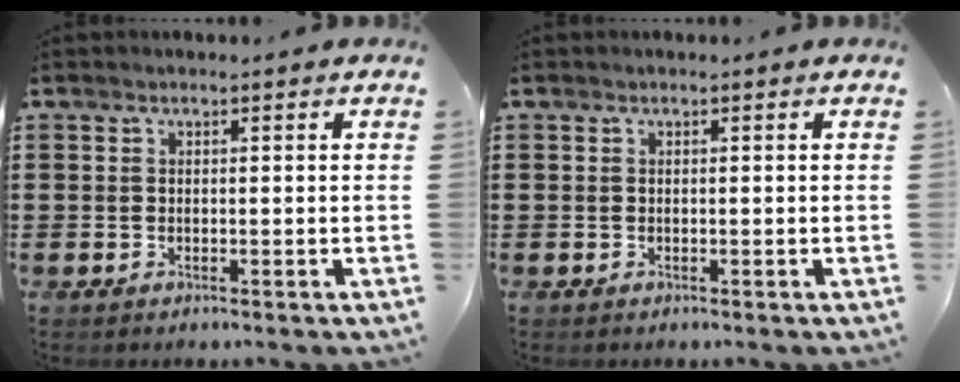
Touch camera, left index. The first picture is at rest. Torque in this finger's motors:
{"motor_torque": [0.01, 0.02, 0.03, -0.01]}